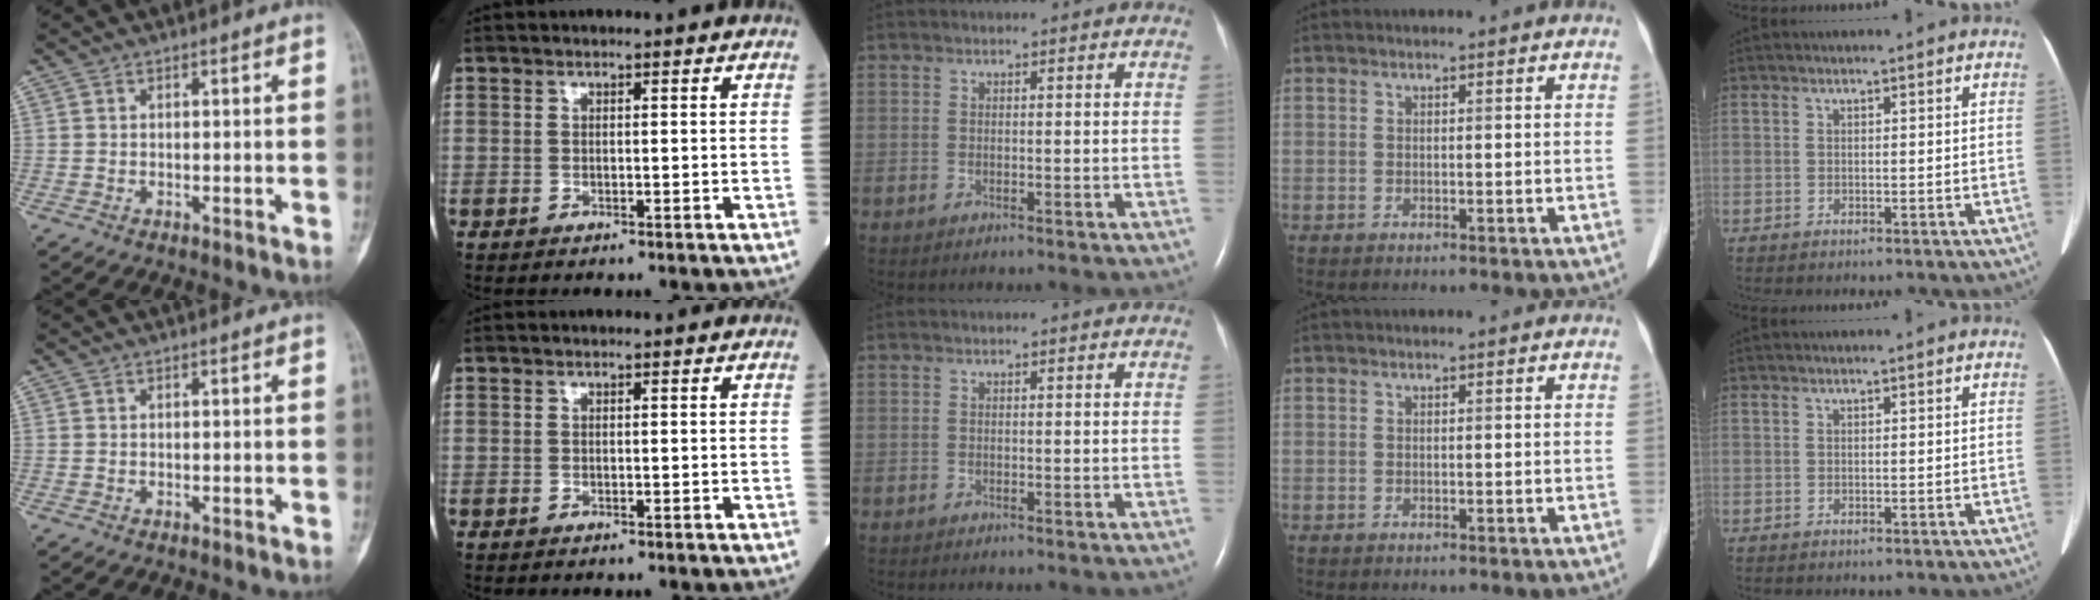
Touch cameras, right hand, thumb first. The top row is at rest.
{}